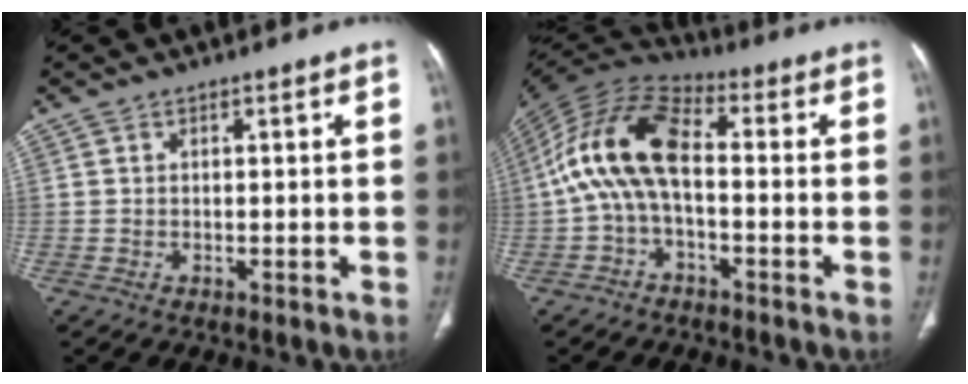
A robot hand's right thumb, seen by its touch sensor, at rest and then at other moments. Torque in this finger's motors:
{"motor_torque": [1.97, 2.76, 1.32, -1.04, 0.21]}